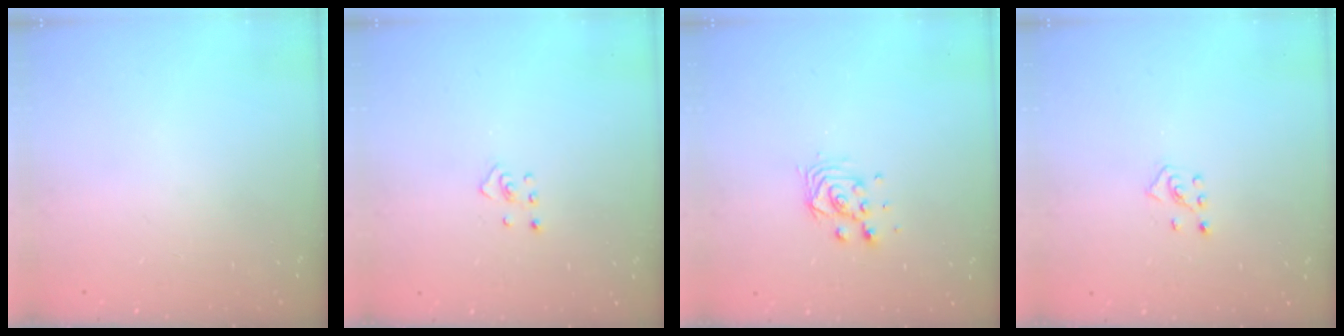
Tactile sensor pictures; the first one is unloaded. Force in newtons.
{"total": 2.4, "press": 2.3, "slide": 0.4}
{"total": 5.9, "press": 5.9, "slide": 0.5}
{"total": 4.2, "press": 4.1, "slide": 0.7}